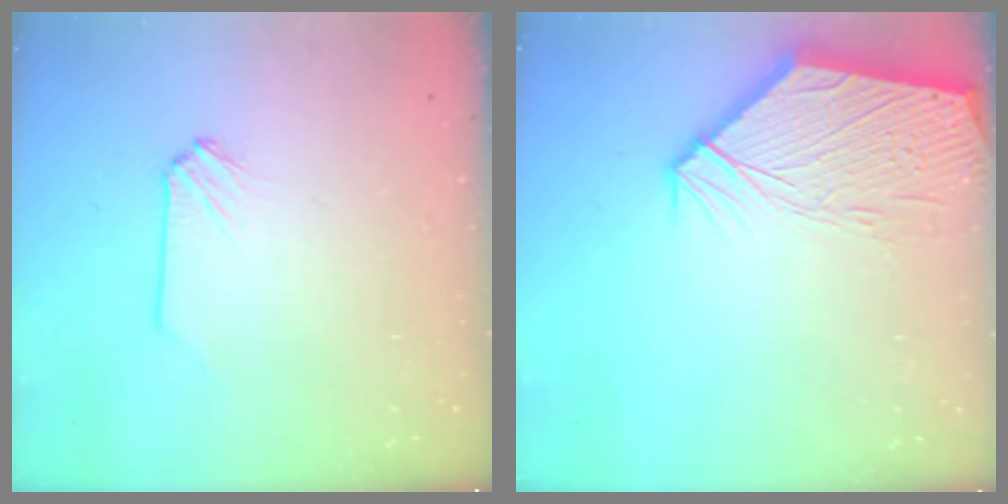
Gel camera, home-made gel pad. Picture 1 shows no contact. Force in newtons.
{"total": 10.1, "press": 9.9, "slide": 1.7}